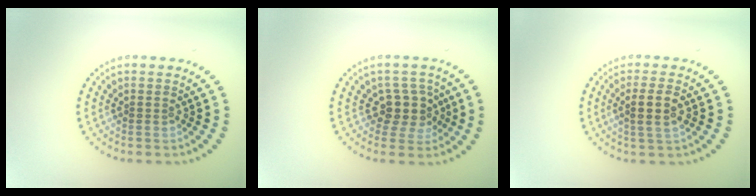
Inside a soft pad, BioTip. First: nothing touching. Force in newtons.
{"total": 2.9, "press": 2.4, "slide": 1.6}
{"total": 2.6, "press": 2.3, "slide": 1.1}